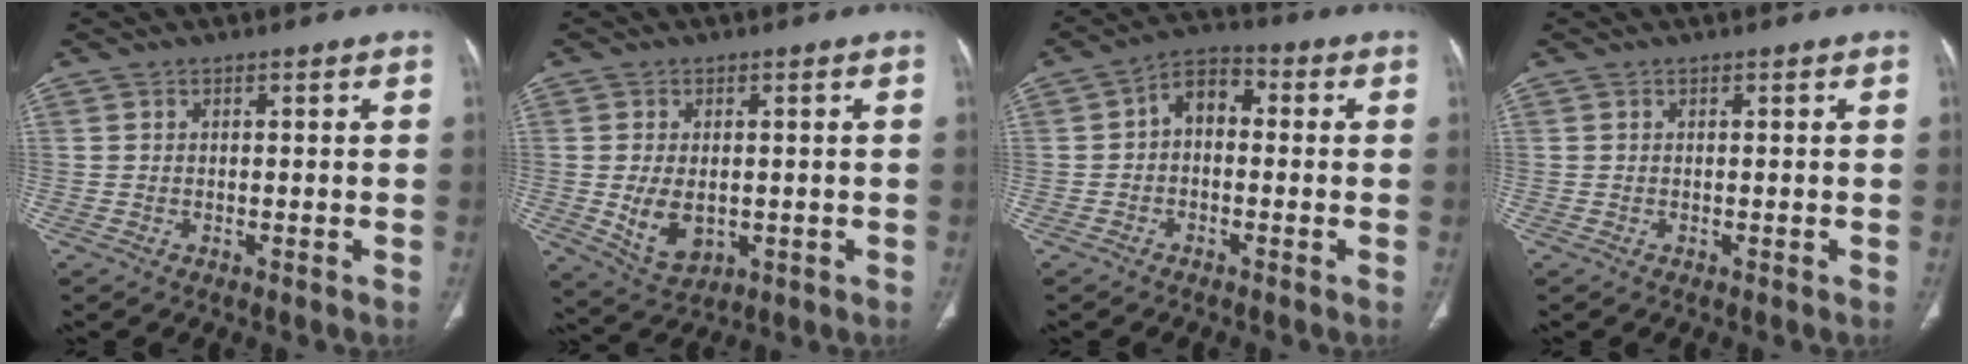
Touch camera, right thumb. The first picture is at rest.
{"total": 7.3, "force": [-0.8, 4.7, 5.5], "torque": [-0.089, -0.010, 0.002]}
{"total": 6.2, "force": [-0.1, 4.2, 4.5], "torque": [-0.056, 0.025, -0.017]}
{"total": 0.0}